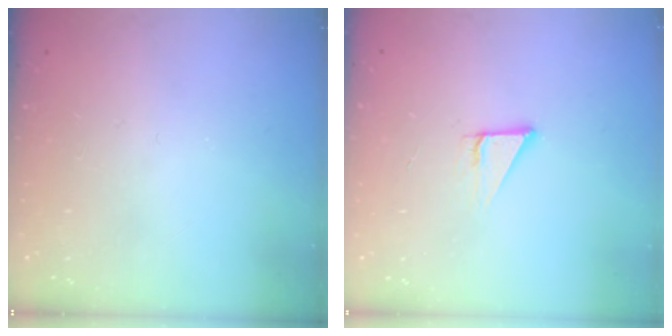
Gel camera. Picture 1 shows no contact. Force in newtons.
{"total": 2.9, "press": 2.9, "slide": 0.2}